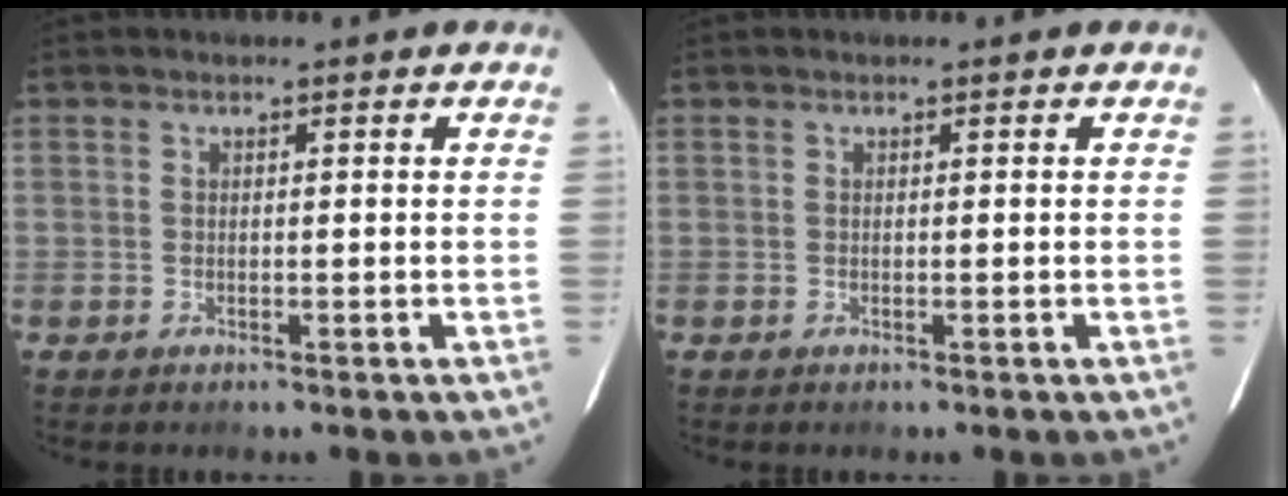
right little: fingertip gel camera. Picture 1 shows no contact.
{"total": 0.0}